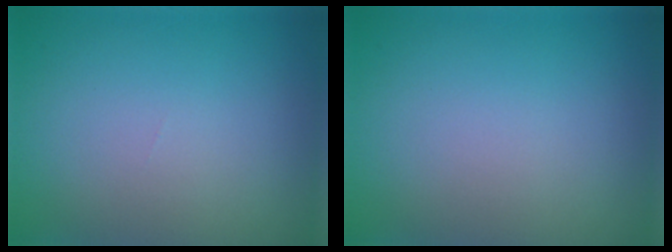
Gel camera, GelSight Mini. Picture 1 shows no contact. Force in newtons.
{"total": 0.0}